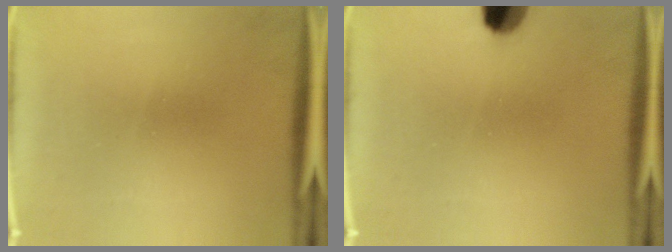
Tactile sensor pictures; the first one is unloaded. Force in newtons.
{"total": 6.5}